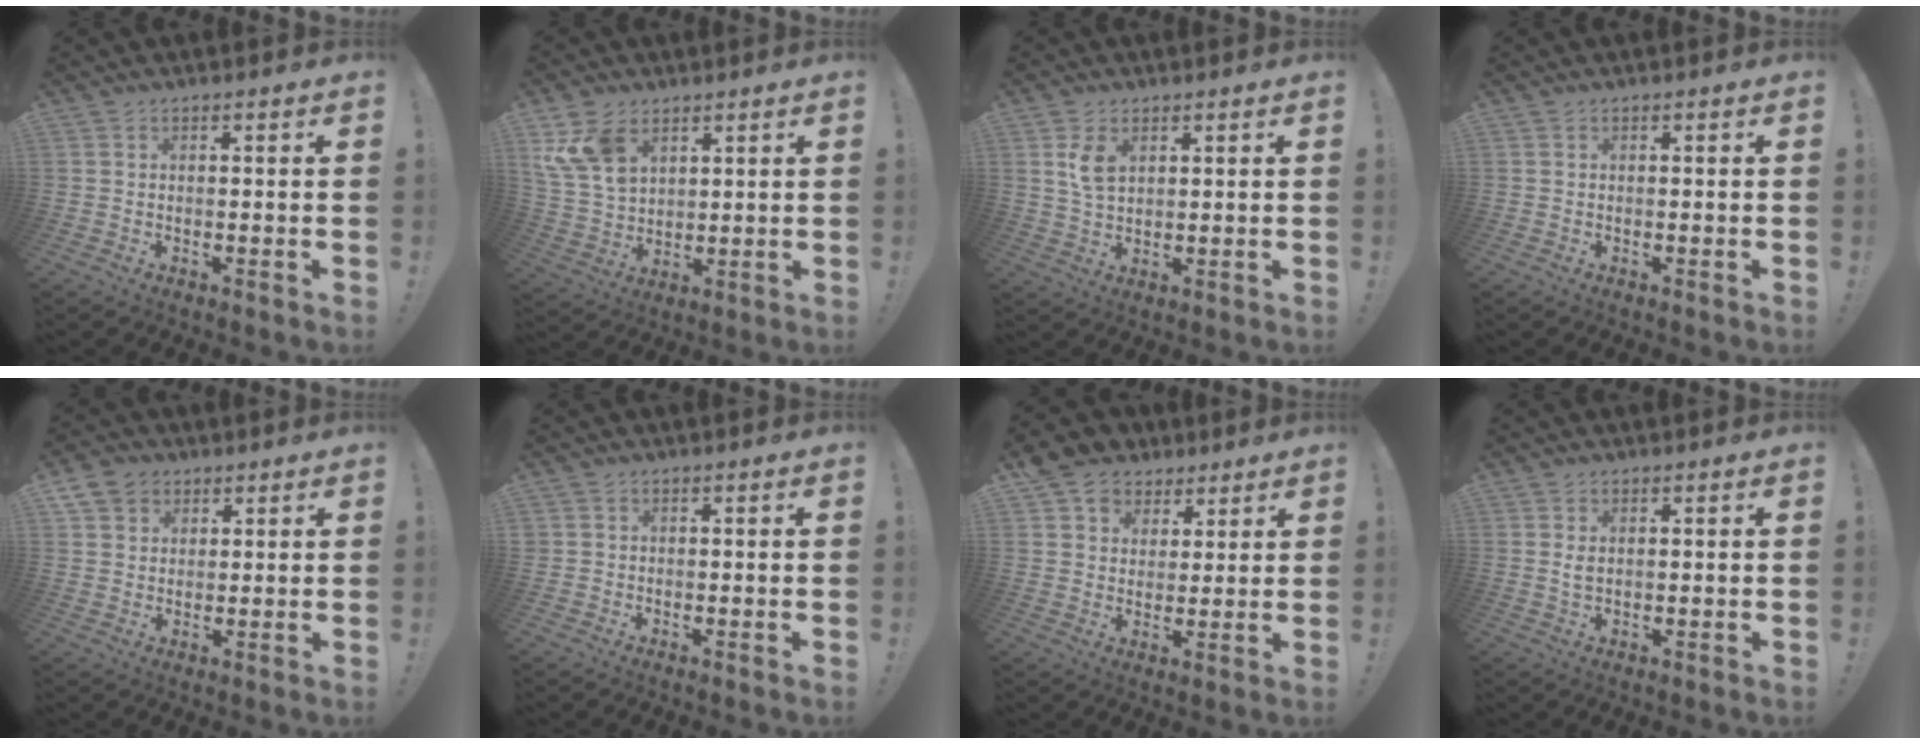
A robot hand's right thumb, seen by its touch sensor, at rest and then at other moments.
{"total": 10.7, "force": [5.8, 7.1, 5.5], "torque": [-0.127, -0.018, 0.117]}
{"total": 5.8, "force": [2.3, 3.6, 3.9], "torque": [-0.066, -0.010, 0.041]}
{"total": 0.0}
{"total": 6.6, "force": [3.7, 5.2, 1.7], "torque": [-0.029, -0.015, 0.074]}
{"total": 0.9, "force": [-0.1, 0.9, 0.0], "torque": [-0.002, 0.001, -0.001]}
{"total": 9.3, "force": [5.1, 7.5, 2.0], "torque": [-0.033, -0.023, 0.104]}
{"total": 2.1, "force": [0.7, 1.2, 1.6], "torque": [-0.032, 0.002, 0.012]}